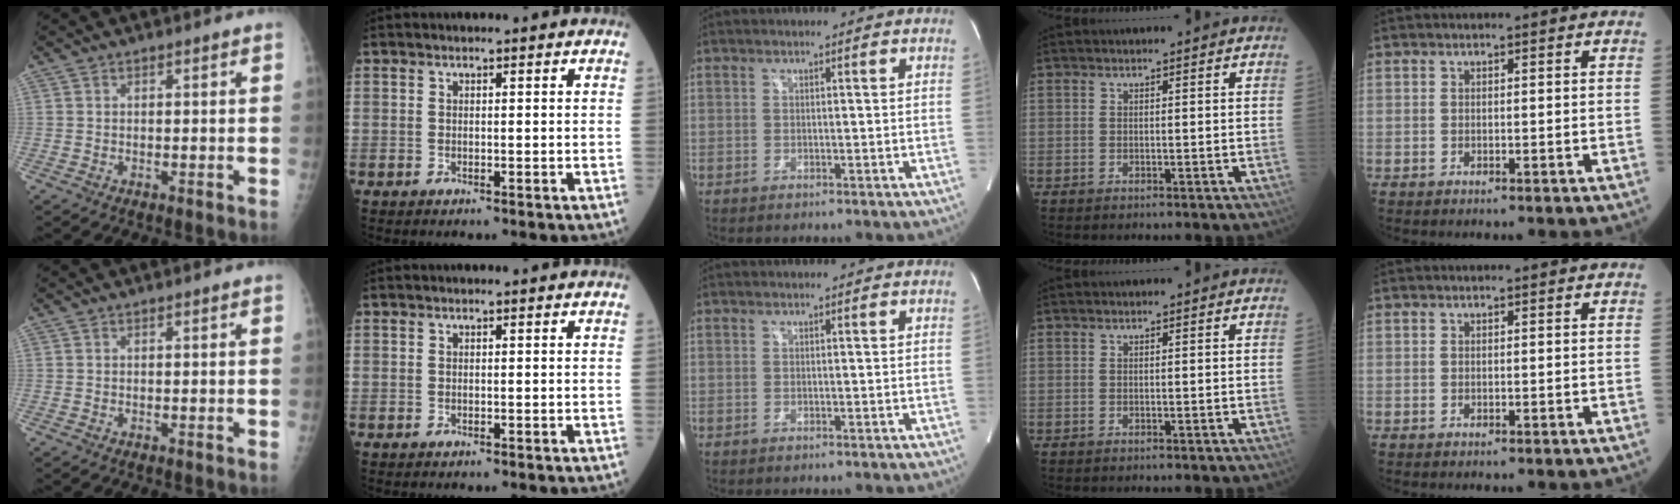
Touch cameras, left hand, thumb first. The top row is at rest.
{}